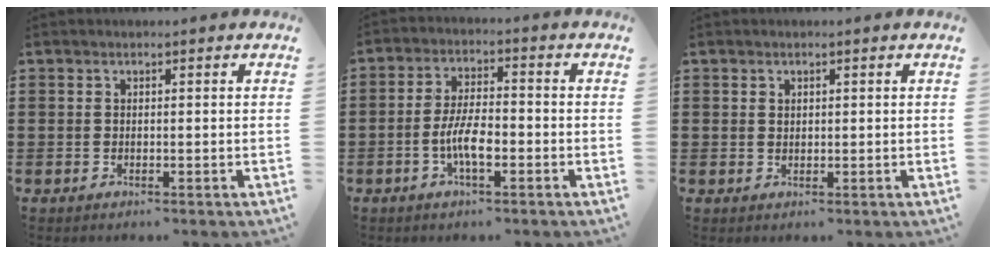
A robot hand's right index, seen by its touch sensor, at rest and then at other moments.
{"total": 6.2, "force": [-2.1, 1.5, 5.6], "torque": [-0.116, -0.003, -0.042]}
{"total": 0.7, "force": [0.7, 0.0, 0.1], "torque": [0.001, 0.002, 0.015]}